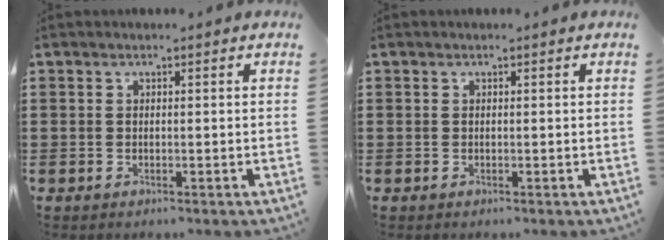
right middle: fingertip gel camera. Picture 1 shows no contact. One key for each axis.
{"total": 0.0}